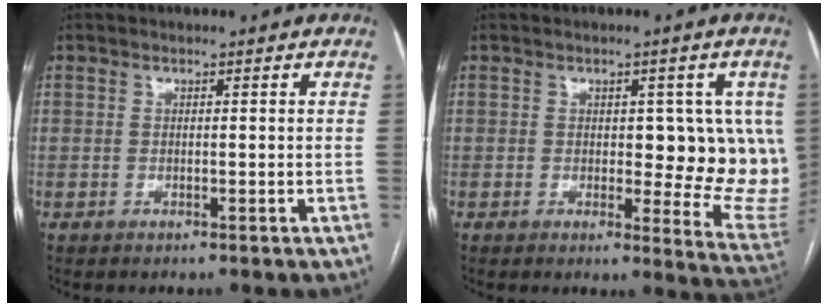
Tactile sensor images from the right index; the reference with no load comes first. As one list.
[{"total": 10.7, "force": [1.2, 4.7, 9.6], "torque": [-0.100, -0.004, 0.015]}]